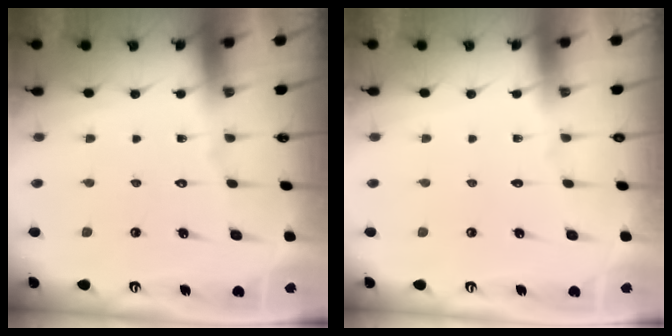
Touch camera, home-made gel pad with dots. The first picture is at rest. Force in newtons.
{"total": 0.0}